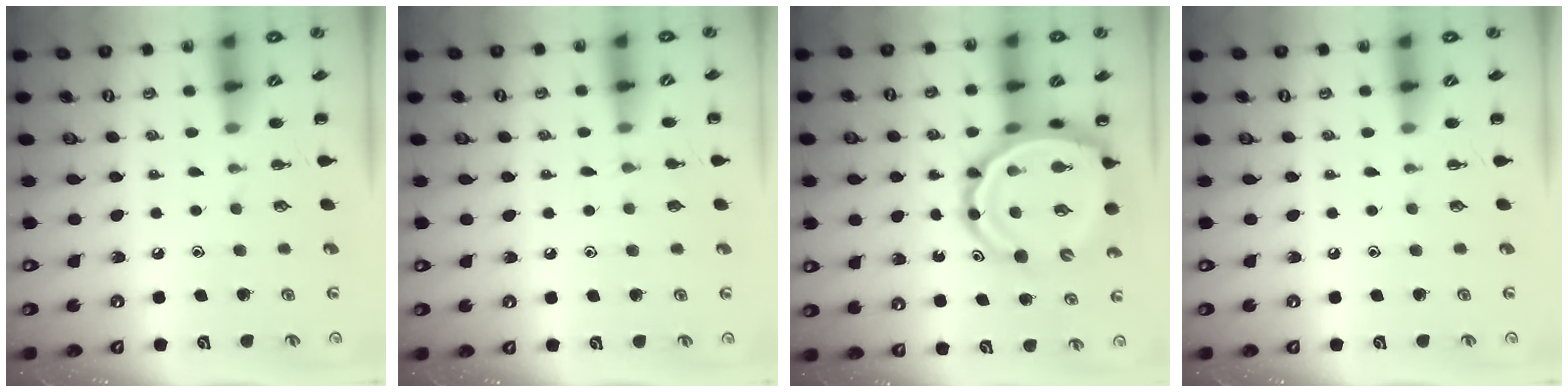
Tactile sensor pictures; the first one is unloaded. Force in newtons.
{"total": 3.7, "press": 3.6, "slide": 1.1}
{"total": 15.1, "press": 14.4, "slide": 4.3}
{"total": 0.0}